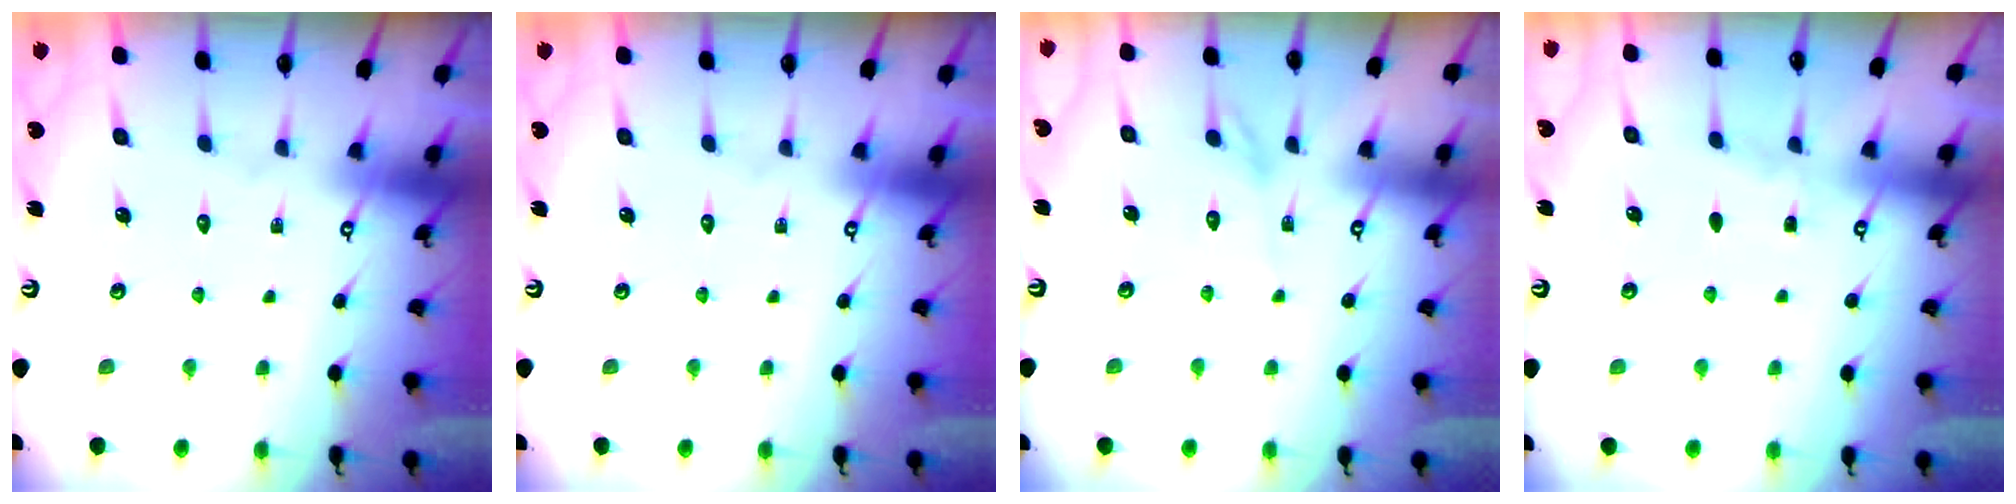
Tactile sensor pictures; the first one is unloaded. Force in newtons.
{"total": 0.0}
{"total": 2.4, "press": 2.4, "slide": 0.3}
{"total": 3.0, "press": 3.0, "slide": 0.4}